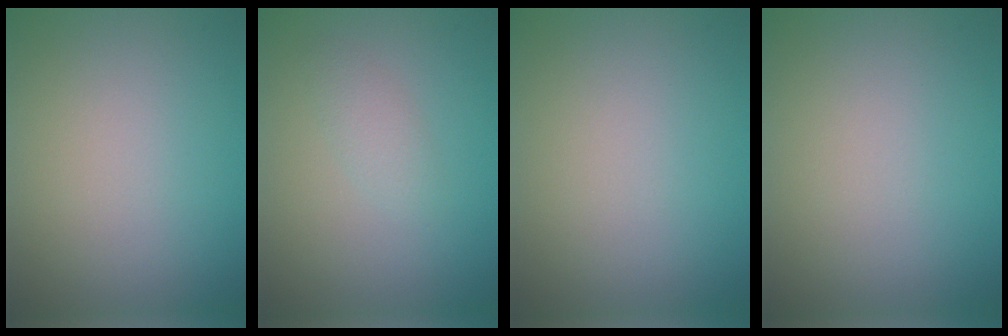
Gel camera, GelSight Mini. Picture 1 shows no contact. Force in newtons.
{"total": 1.3, "press": 1.3, "slide": 0.1}
{"total": 0.0}
{"total": 0.0}